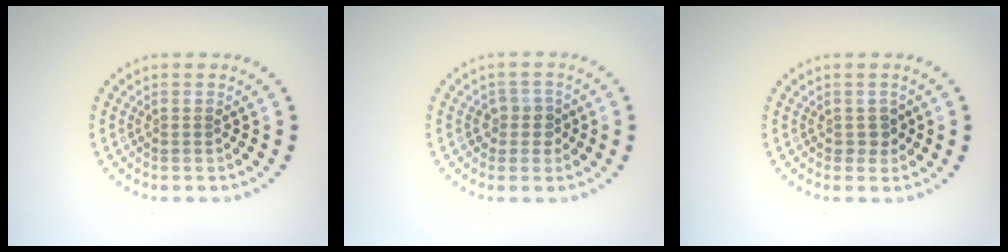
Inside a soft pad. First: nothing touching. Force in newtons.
{"total": 1.9, "press": 1.5, "slide": 1.1}
{"total": 1.1, "press": 1.0, "slide": 0.6}